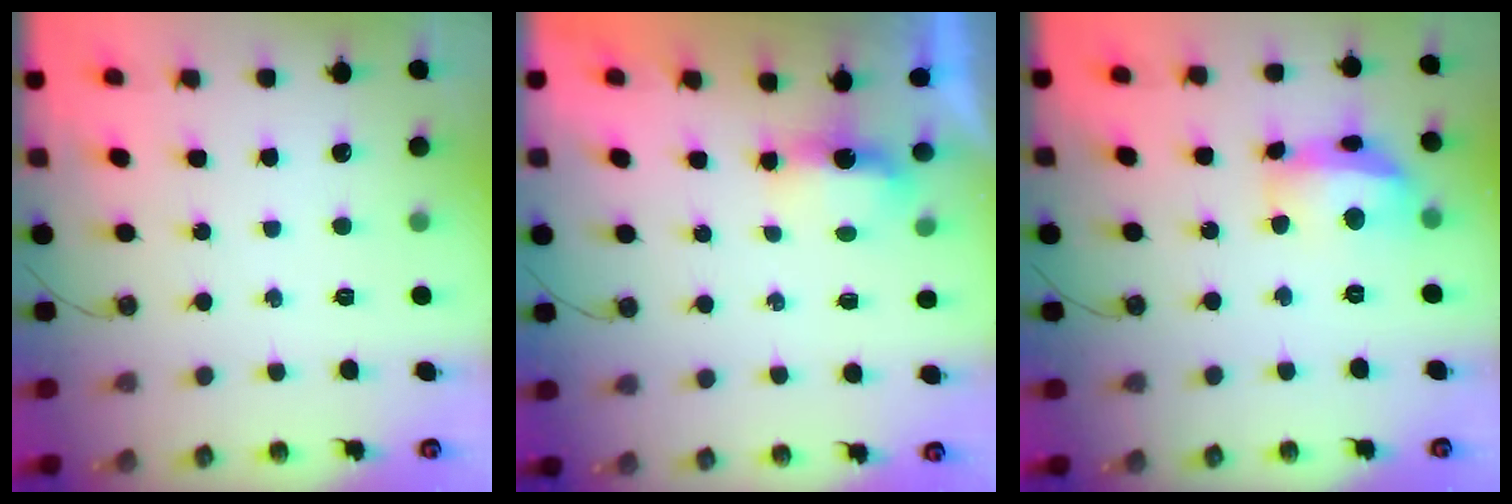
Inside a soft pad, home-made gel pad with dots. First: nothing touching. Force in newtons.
{"total": 3.9, "press": 3.8, "slide": 0.8}
{"total": 14.0, "press": 13.9, "slide": 1.5}